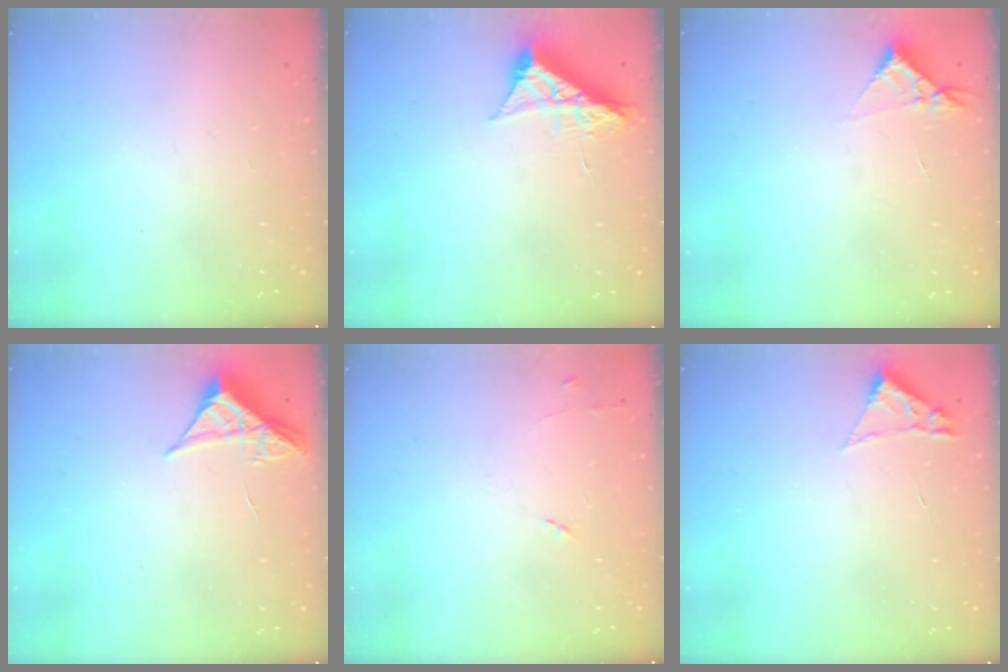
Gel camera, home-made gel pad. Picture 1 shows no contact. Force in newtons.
{"total": 8.6, "press": 8.6, "slide": 0.4}
{"total": 3.1, "press": 3.1, "slide": 0.5}
{"total": 5.2, "press": 5.1, "slide": 0.3}
{"total": 5.3, "press": 5.2, "slide": 0.8}
{"total": 1.8, "press": 1.8, "slide": 0.2}